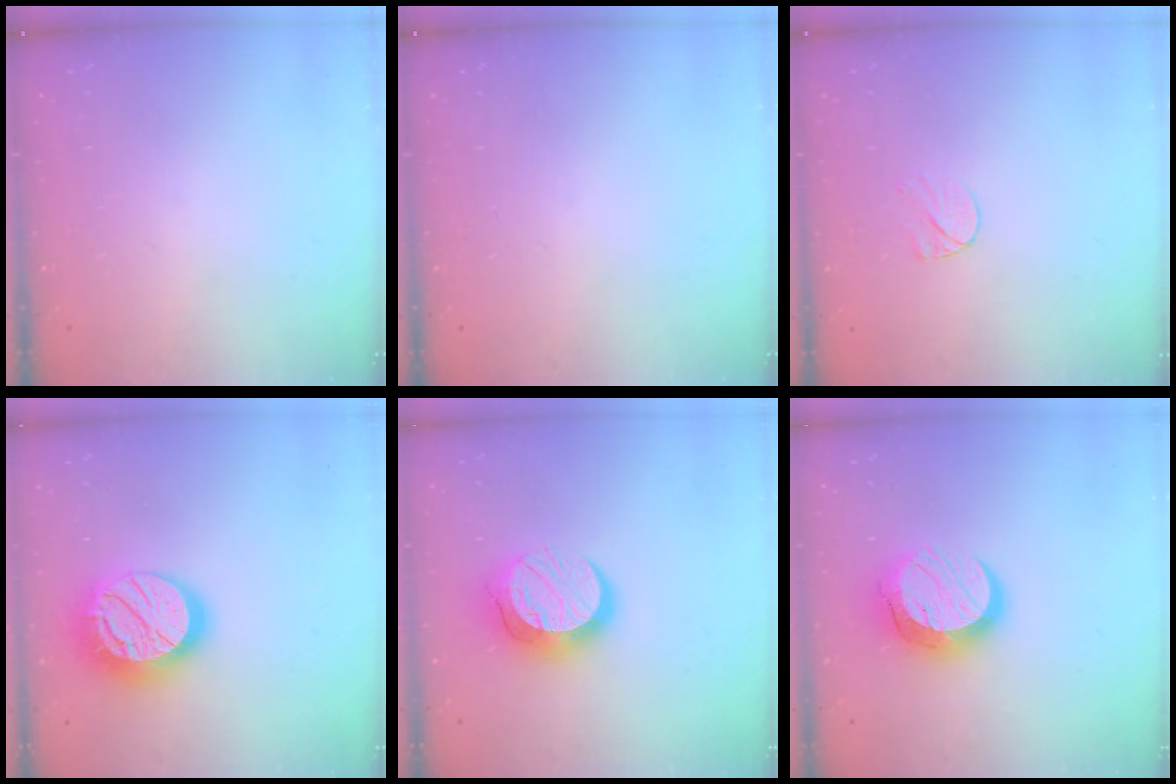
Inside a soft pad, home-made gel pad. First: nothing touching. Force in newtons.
{"total": 0.0}
{"total": 6.5, "press": 6.5, "slide": 0.6}
{"total": 20.6, "press": 20.5, "slide": 1.4}
{"total": 12.7, "press": 12.7, "slide": 1.1}
{"total": 13.2, "press": 13.2, "slide": 1.0}